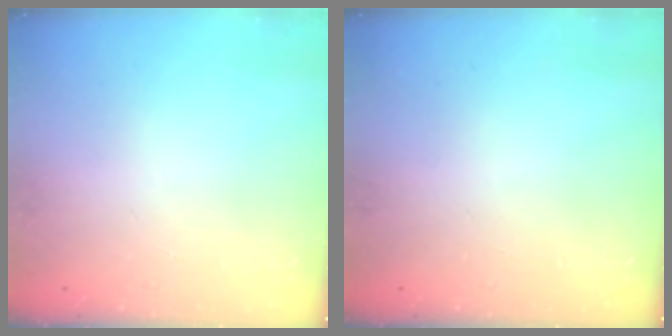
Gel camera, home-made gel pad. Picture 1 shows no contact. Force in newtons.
{"total": 0.0}